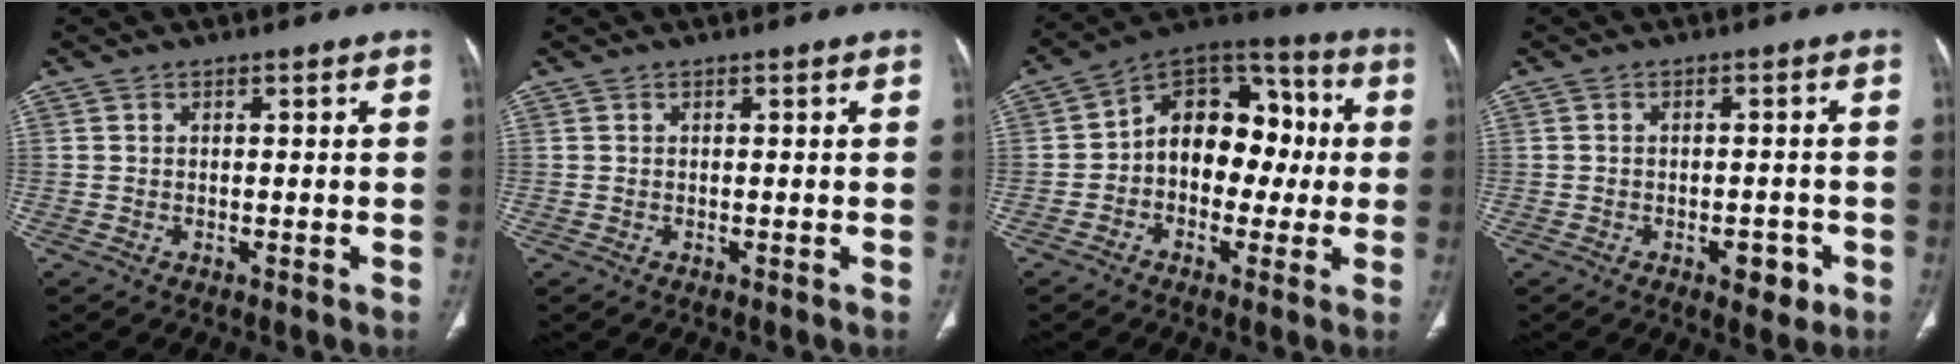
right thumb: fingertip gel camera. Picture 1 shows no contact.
{"total": 0.0}
{"total": 15.3, "force": [-0.3, 10.9, 10.8], "torque": [-0.110, 0.047, -0.019]}
{"total": 4.2, "force": [-1.9, 2.2, 3.0], "torque": [-0.026, 0.008, -0.019]}